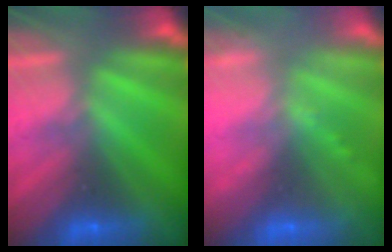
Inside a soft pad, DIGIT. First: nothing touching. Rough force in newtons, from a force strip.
{"total": 2.4}